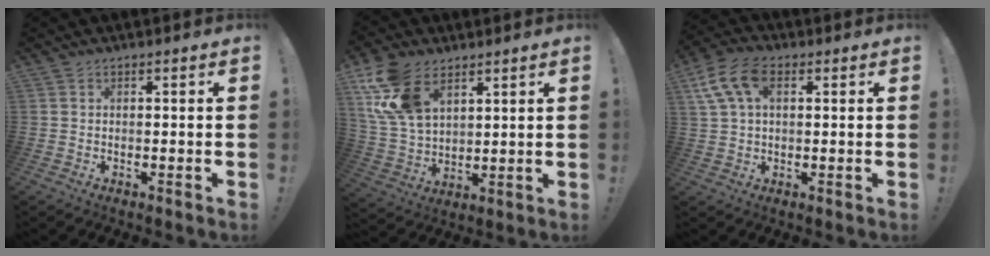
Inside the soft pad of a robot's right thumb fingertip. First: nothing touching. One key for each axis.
{"total": 16.2, "fx": 8.2, "fy": 10.0, "fz": 9.8, "tx": -0.198, "ty": -0.033, "tz": 0.157}
{"total": 11.5, "fx": 4.0, "fy": 7.1, "fz": 8.2, "tx": -0.153, "ty": 0.001, "tz": 0.078}